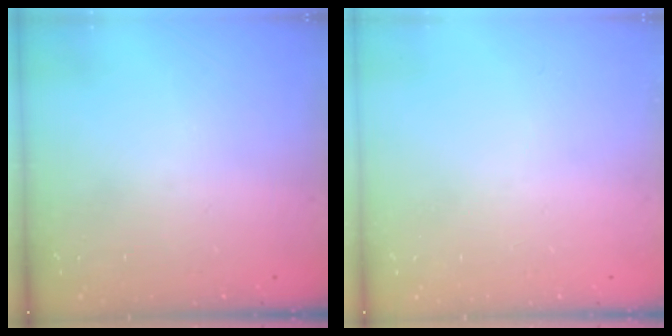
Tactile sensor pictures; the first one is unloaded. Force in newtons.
{"total": 0.0}